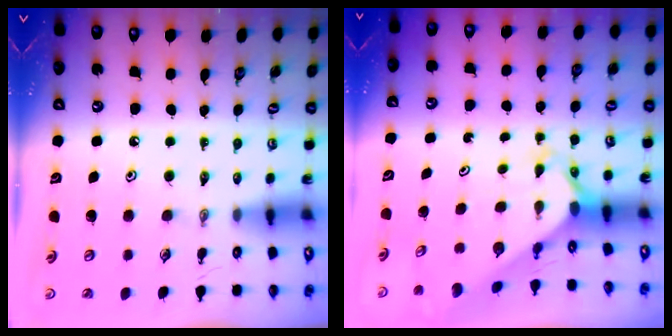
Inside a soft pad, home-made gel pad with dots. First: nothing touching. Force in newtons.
{"total": 2.5, "press": 2.5, "slide": 0.2}